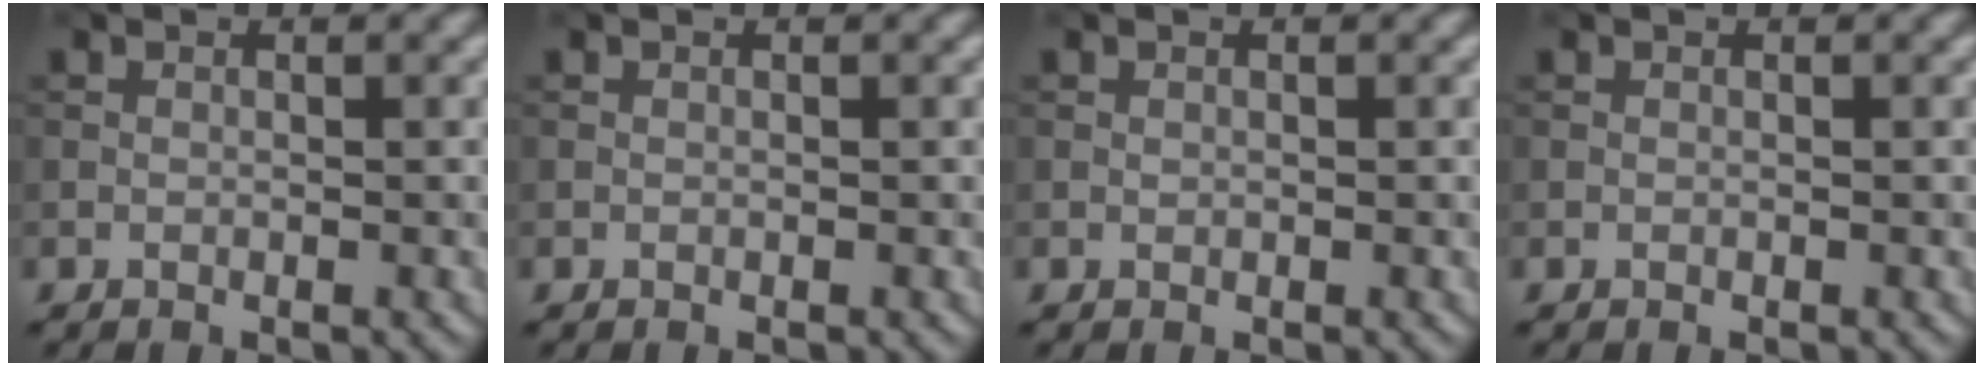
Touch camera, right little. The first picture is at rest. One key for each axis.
{"total": 0.0}
{"total": 0.0}
{"total": 0.0}